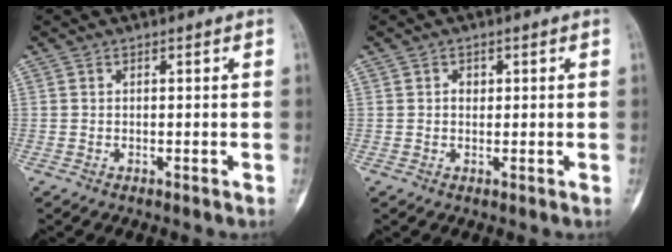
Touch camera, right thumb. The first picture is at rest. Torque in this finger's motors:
{"motor_torque": [0.23, 0.13, -0.12, 0.08, -0.03]}